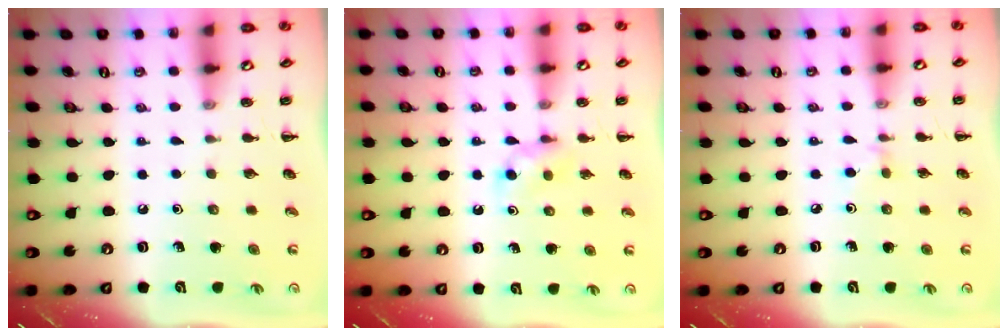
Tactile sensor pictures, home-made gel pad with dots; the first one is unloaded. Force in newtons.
{"total": 3.9, "press": 3.5, "slide": 1.6}
{"total": 2.2, "press": 2.0, "slide": 0.8}